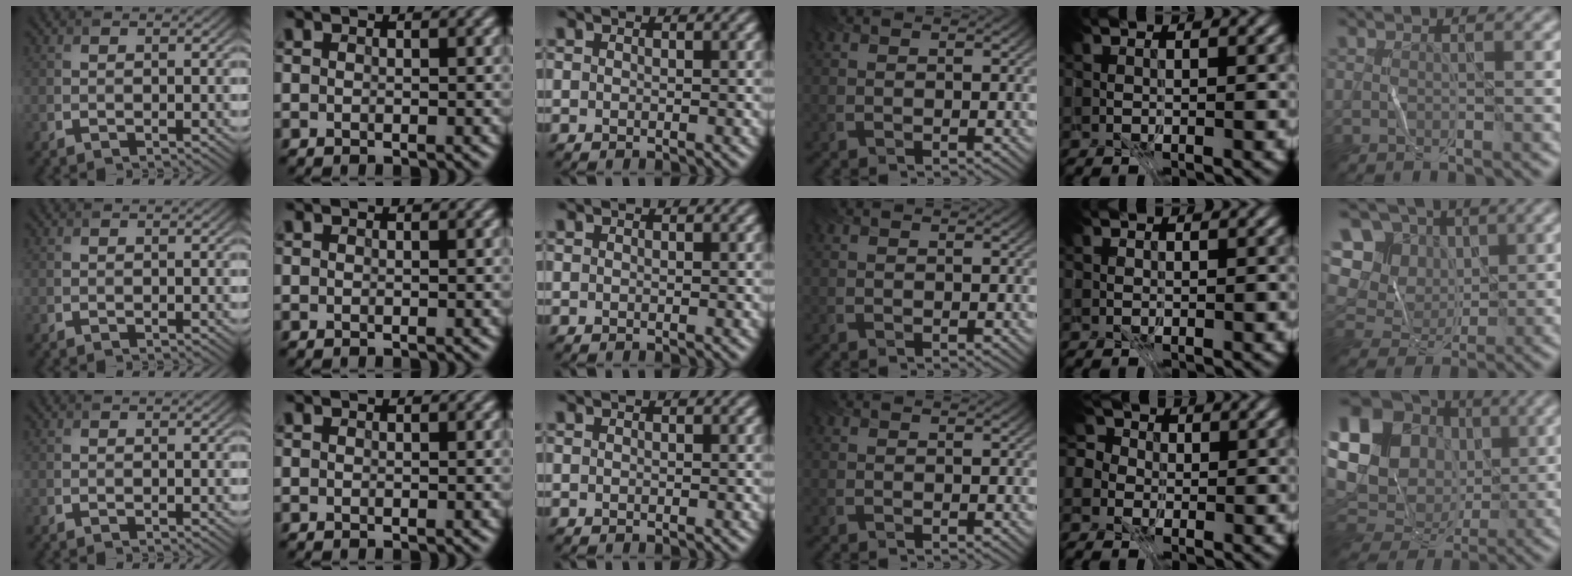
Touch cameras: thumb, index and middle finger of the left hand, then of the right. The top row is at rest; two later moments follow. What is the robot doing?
{"motion": "fold", "object": "file"}